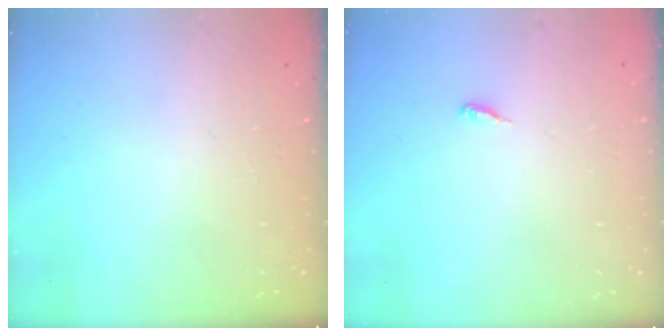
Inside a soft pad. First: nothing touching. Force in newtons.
{"total": 3.2, "press": 3.2, "slide": 0.2}